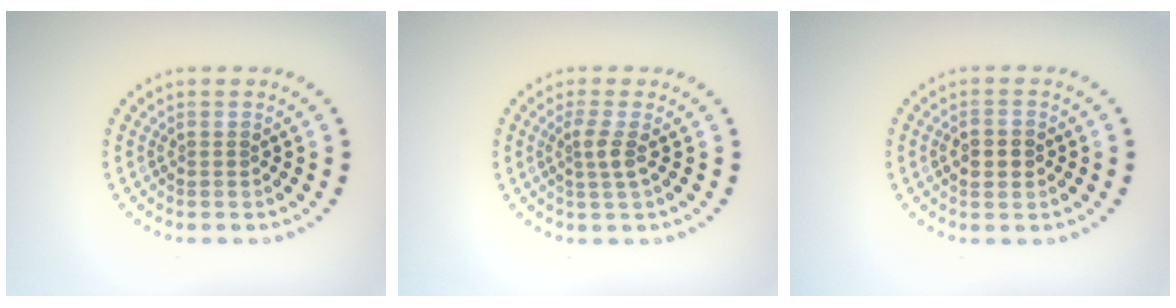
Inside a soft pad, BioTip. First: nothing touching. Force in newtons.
{"total": 1.9, "press": 1.3, "slide": 1.3}
{"total": 2.7, "press": 2.7, "slide": 0.2}